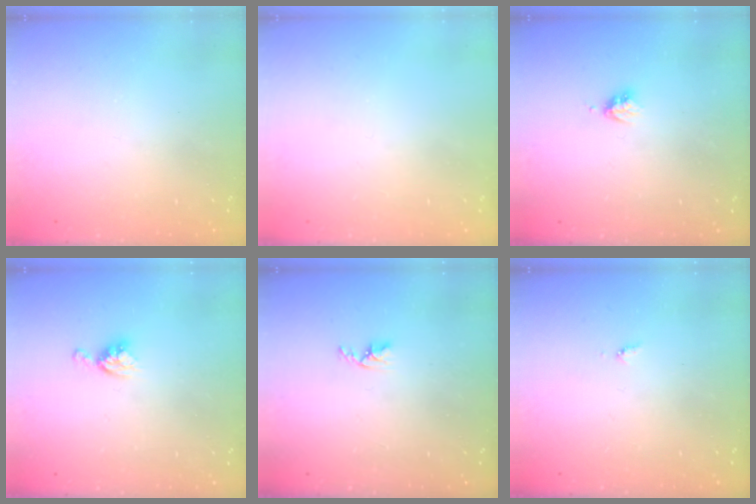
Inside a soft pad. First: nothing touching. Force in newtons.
{"total": 0.0}
{"total": 3.2, "press": 3.2, "slide": 0.3}
{"total": 5.5, "press": 5.5, "slide": 0.1}
{"total": 3.3, "press": 3.3, "slide": 0.5}
{"total": 3.5, "press": 3.5, "slide": 0.5}